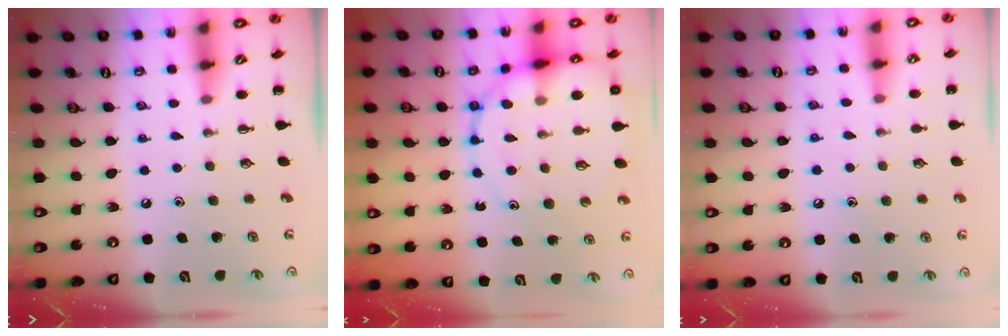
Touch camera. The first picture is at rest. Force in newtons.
{"total": 17.1, "press": 16.8, "slide": 3.2}
{"total": 6.0, "press": 5.6, "slide": 2.0}